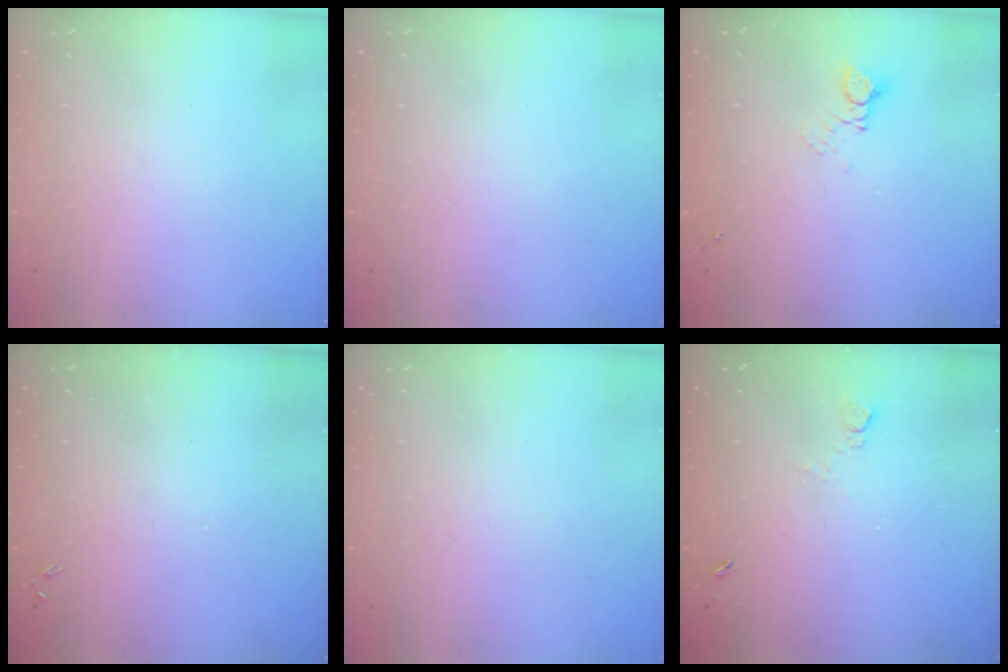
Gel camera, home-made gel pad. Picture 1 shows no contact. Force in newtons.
{"total": 0.0}
{"total": 2.8, "press": 2.8, "slide": 0.2}
{"total": 0.0}
{"total": 0.0}
{"total": 3.9, "press": 3.8, "slide": 0.7}